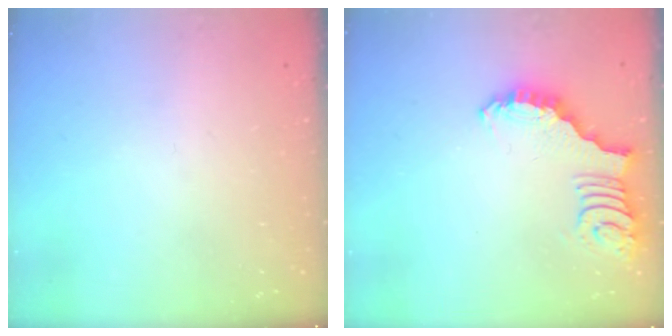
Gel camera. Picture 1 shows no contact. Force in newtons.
{"total": 2.7, "press": 2.7, "slide": 0.5}